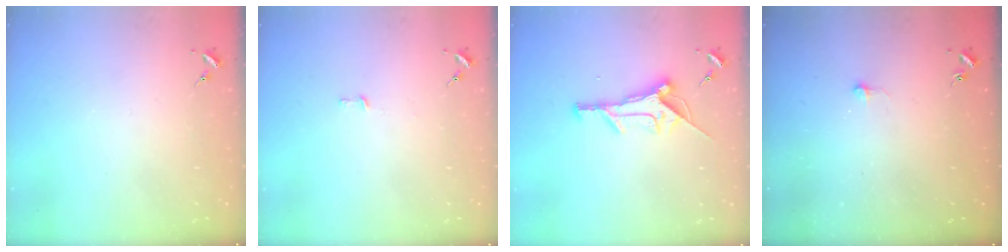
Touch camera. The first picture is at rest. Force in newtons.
{"total": 2.6, "press": 2.6, "slide": 0.2}
{"total": 11.7, "press": 11.7, "slide": 0.3}
{"total": 6.1, "press": 6.1, "slide": 0.4}